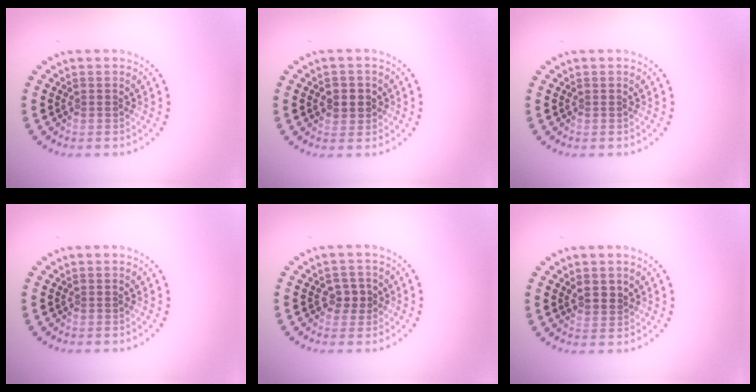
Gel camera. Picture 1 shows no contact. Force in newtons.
{"total": 2.3, "press": 2.2, "slide": 0.5}
{"total": 0.0}
{"total": 0.0}
{"total": 1.9, "press": 1.8, "slide": 0.6}
{"total": 1.3, "press": 1.1, "slide": 0.7}